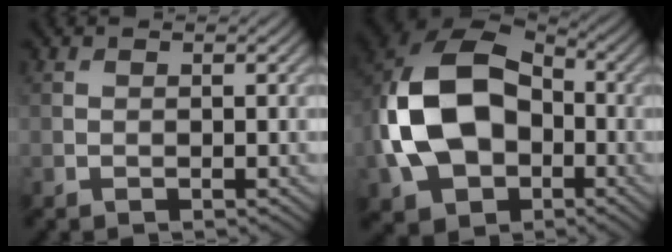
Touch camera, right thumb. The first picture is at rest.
{"total": 16.1, "force": [-2.3, 11.6, 11.0], "torque": [-0.257, -0.018, -0.044]}